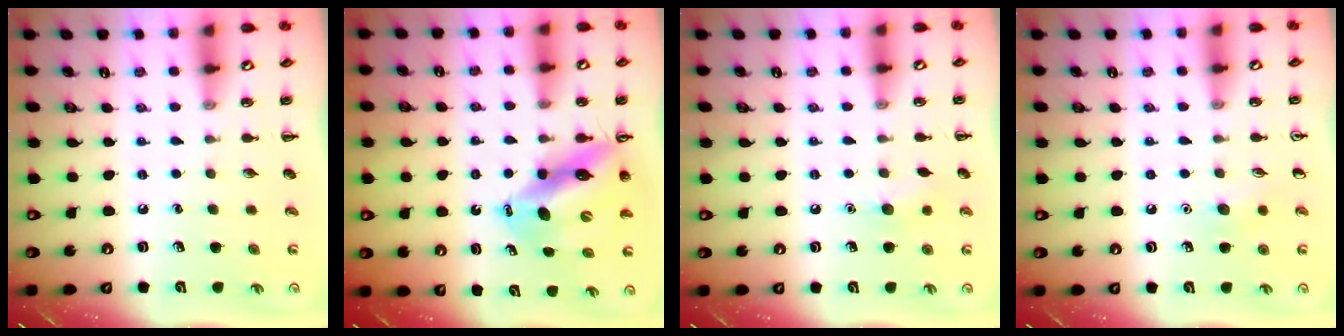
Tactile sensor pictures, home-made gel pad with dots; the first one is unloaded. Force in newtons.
{"total": 12.8, "press": 12.3, "slide": 3.8}
{"total": 6.9, "press": 6.7, "slide": 1.8}
{"total": 5.7, "press": 5.5, "slide": 1.6}